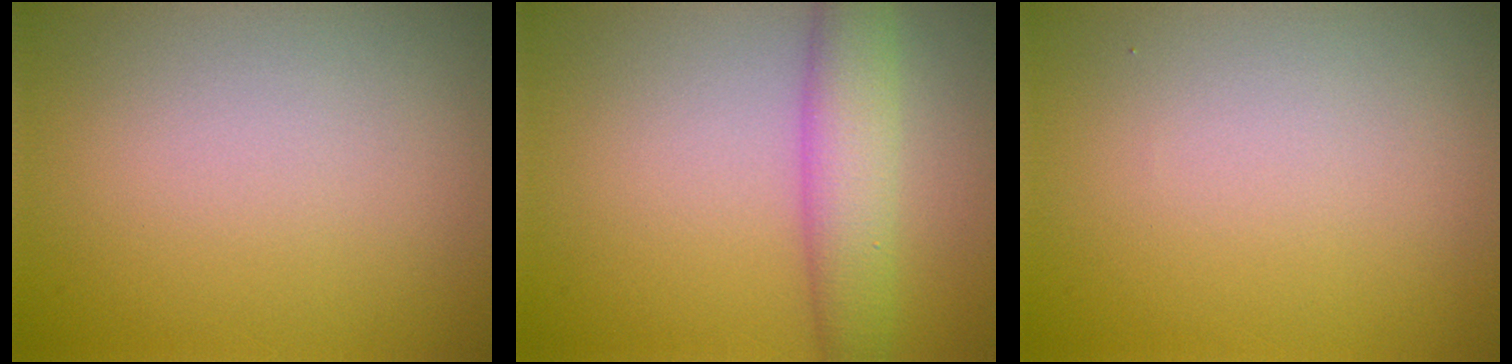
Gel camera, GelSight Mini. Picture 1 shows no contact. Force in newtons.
{"total": 4.6, "press": 4.6, "slide": 0.1}
{"total": 0.0}